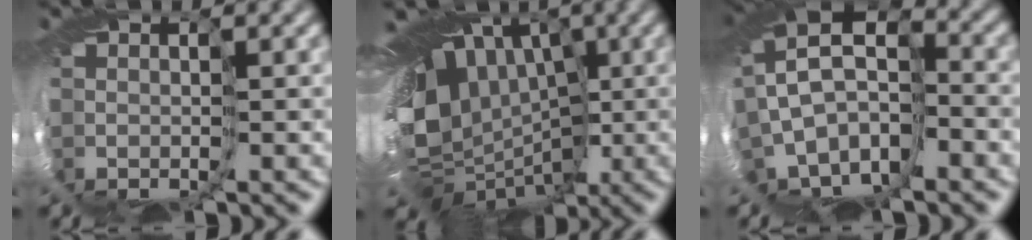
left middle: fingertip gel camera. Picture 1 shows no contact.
{"total": 15.4, "force": [1.7, 12.2, 9.1], "torque": [-0.146, 0.003, 0.017]}
{"total": 10.3, "force": [-1.6, 7.1, 7.2], "torque": [-0.160, 0.012, -0.009]}